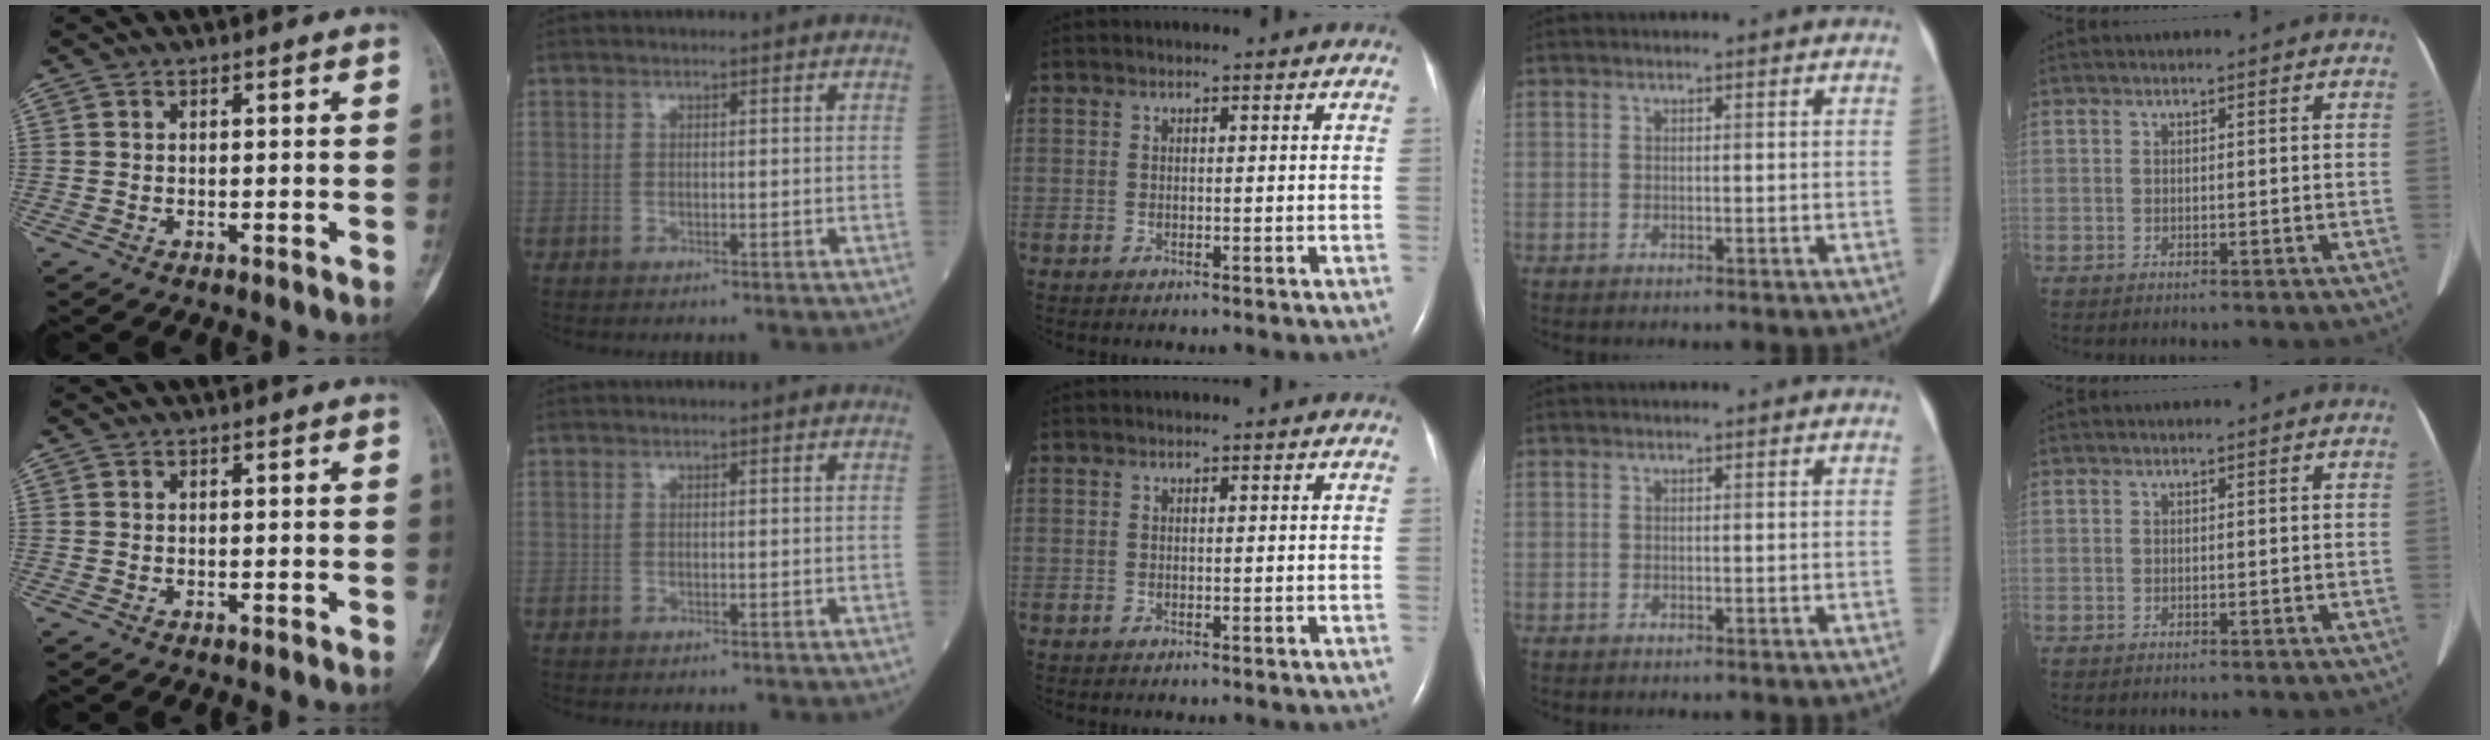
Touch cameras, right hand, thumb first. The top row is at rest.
{}